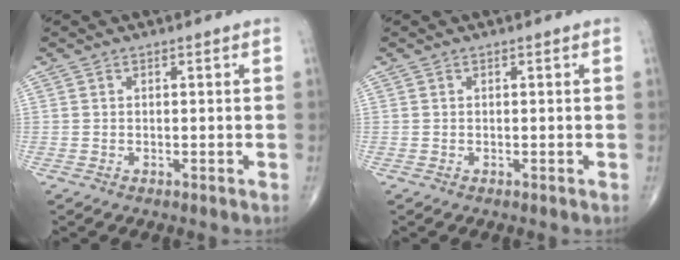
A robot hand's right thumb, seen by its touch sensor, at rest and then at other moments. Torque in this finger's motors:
{"motor_torque": [0.00, 0.00, -0.08, 0.08, 0.00]}